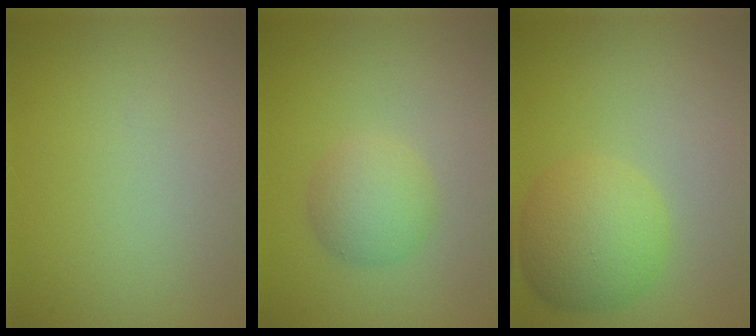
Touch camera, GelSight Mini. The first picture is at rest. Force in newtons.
{"total": 2.9, "press": 2.9, "slide": 0.1}
{"total": 5.2, "press": 5.2, "slide": 0.2}